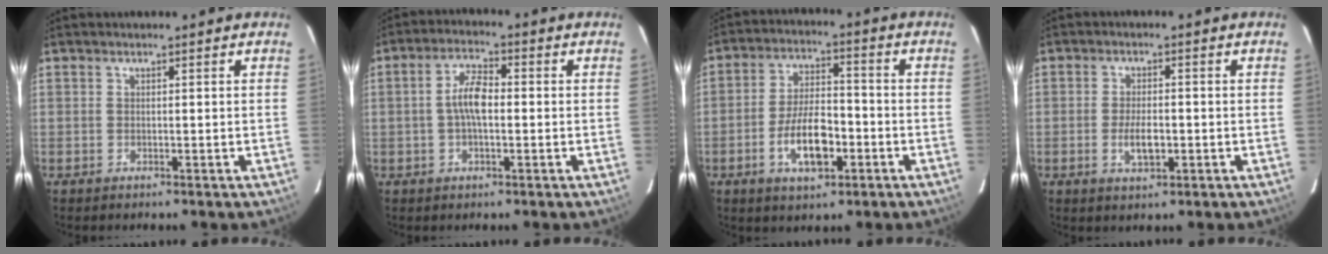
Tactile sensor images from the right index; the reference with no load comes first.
{"total": 5.7, "force": [-0.4, 2.2, 5.2], "torque": [-0.101, 0.013, -0.009]}
{"total": 10.2, "force": [-3.9, 4.4, 8.3], "torque": [-0.165, 0.006, -0.061]}
{"total": 4.6, "force": [-1.2, 2.0, 4.0], "torque": [-0.079, -0.003, -0.019]}